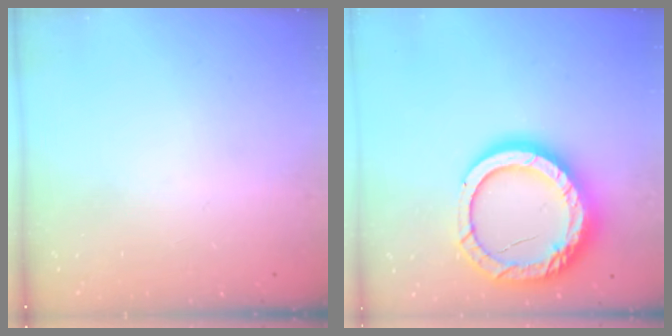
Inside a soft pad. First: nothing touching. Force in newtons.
{"total": 20.9, "press": 20.8, "slide": 2.6}